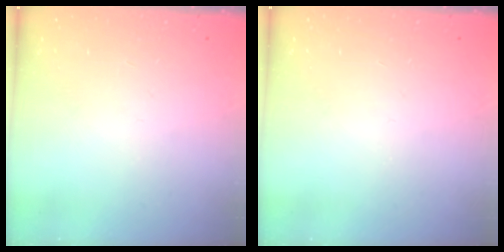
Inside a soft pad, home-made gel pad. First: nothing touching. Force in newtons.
{"total": 0.0}